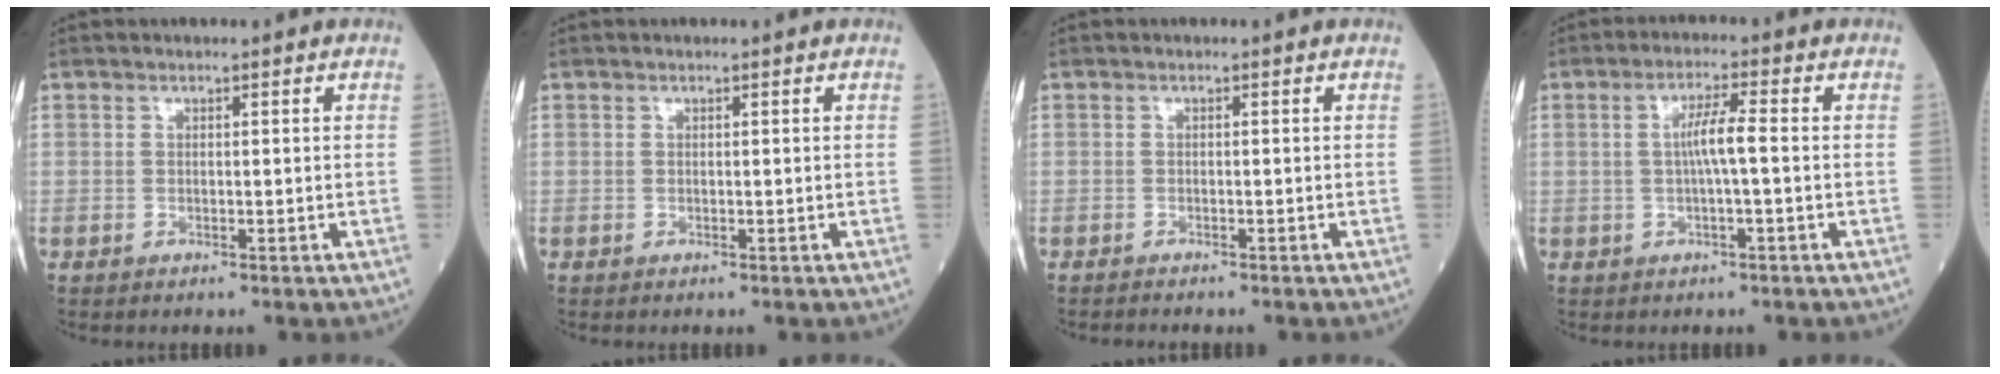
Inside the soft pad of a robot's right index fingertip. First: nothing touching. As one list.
[{"total": 0.0}, {"total": 1.2, "force": [-1.2, 0.0, 0.4], "torque": [-0.009, -0.001, -0.016]}, {"total": 4.1, "force": [-0.2, -0.1, 4.1], "torque": [-0.076, 0.008, -0.002]}]